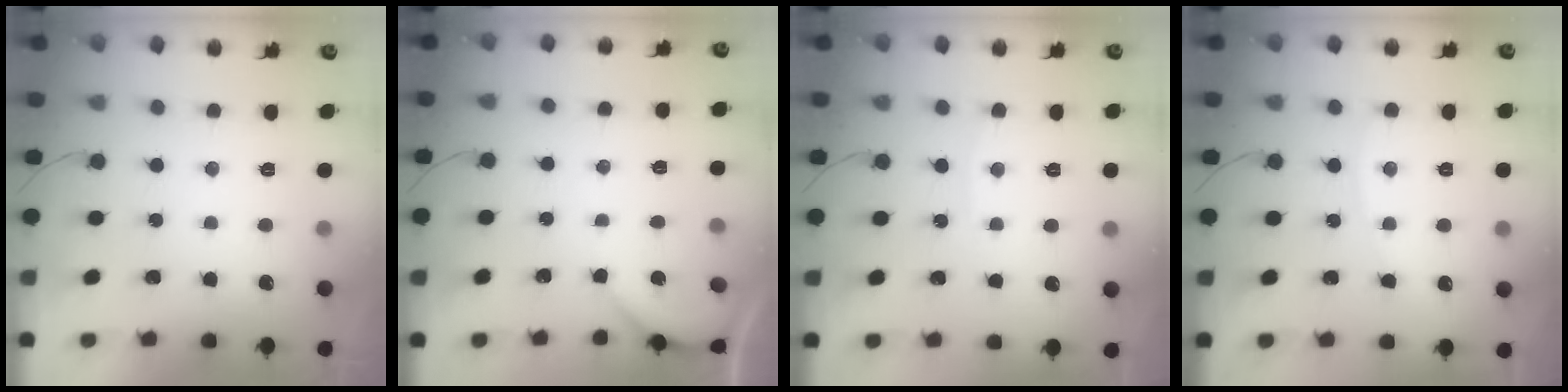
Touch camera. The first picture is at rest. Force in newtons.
{"total": 2.9, "press": 2.9, "slide": 0.4}
{"total": 4.3, "press": 4.3, "slide": 0.6}
{"total": 3.5, "press": 3.5, "slide": 0.6}